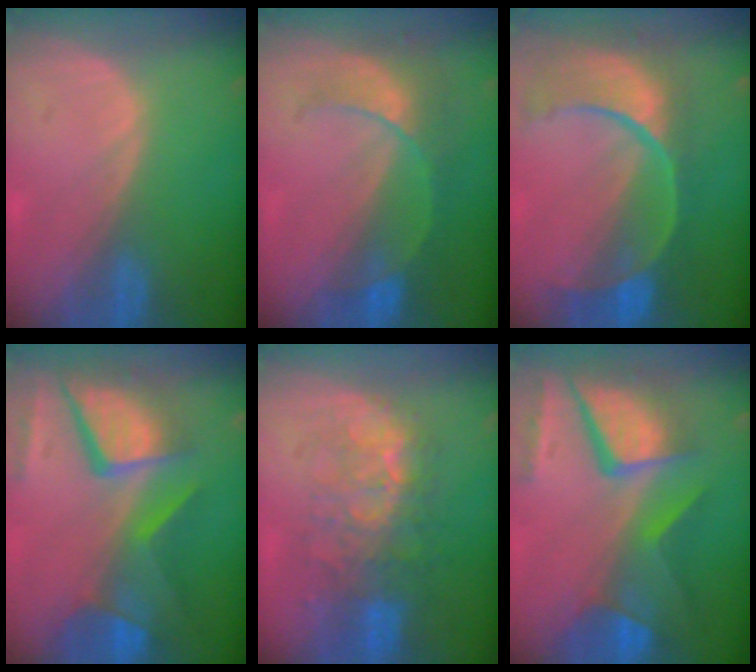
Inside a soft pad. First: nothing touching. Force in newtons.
{"total": 7.9, "press": 6.9, "slide": 3.8}
{"total": 12.1, "press": 9.8, "slide": 7.2}
{"total": 12.1, "press": 9.9, "slide": 6.9}
{"total": 9.8, "press": 8.8, "slide": 4.4}
{"total": 12.0, "press": 9.9, "slide": 6.8}